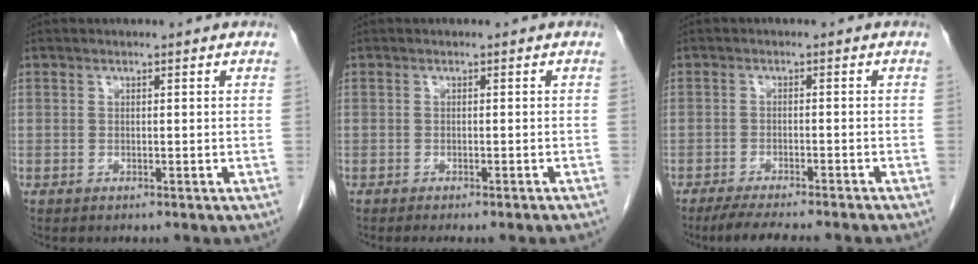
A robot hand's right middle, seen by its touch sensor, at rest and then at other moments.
{"total": 4.4, "force": [-4.0, -0.3, 1.9], "torque": [-0.016, -0.006, -0.049]}
{"total": 8.7, "force": [-7.5, 0.2, 4.3], "torque": [-0.054, -0.016, -0.113]}